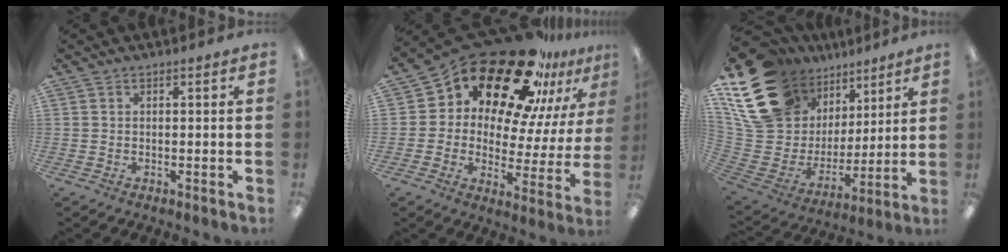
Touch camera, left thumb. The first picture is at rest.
{"total": 23.7, "force": [17.3, 11.1, 11.7], "torque": [-0.181, -0.137, 0.298]}
{"total": 22.3, "force": [13.3, 14.7, 10.2], "torque": [-0.211, -0.074, 0.265]}